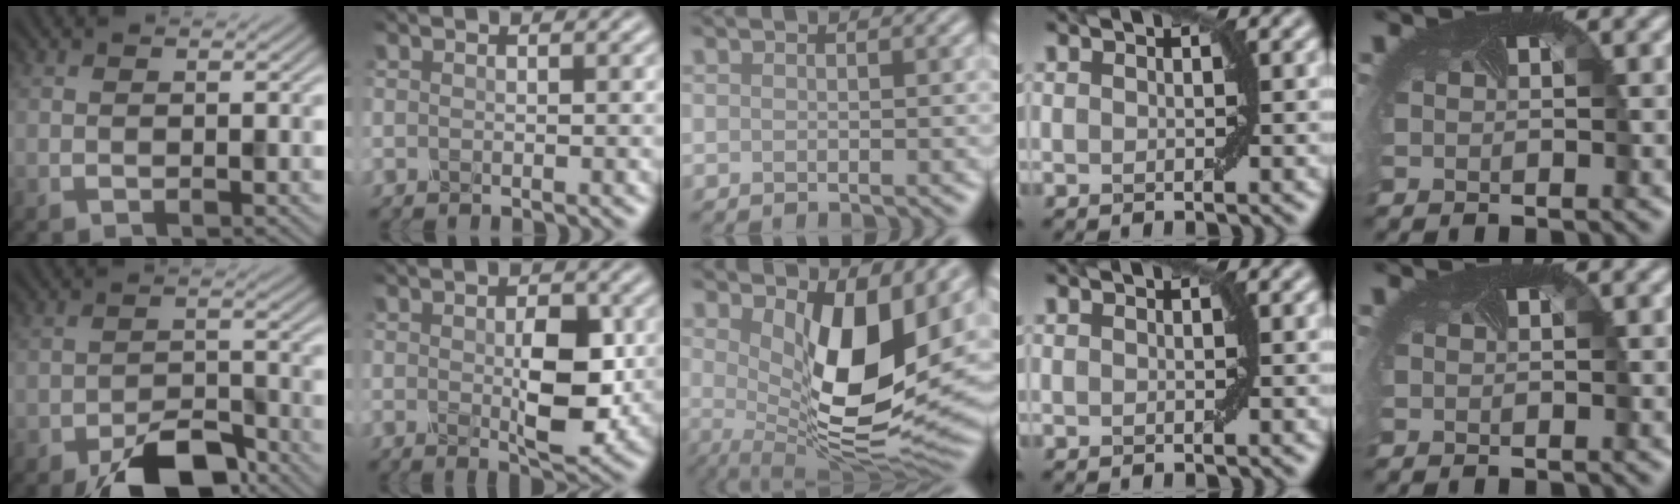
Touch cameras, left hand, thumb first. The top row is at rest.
{"thumb": {"total": 8.6, "force": [-6.2, 3.5, 4.7], "torque": [-0.064, -0.006, -0.109]}, "index": {"total": 5.0, "force": [-0.2, 2.1, 4.5], "torque": [-0.077, -0.001, 0.003]}, "middle": {"total": 10.9, "force": [2.2, 4.2, 9.8], "torque": [-0.158, -0.022, 0.040]}}